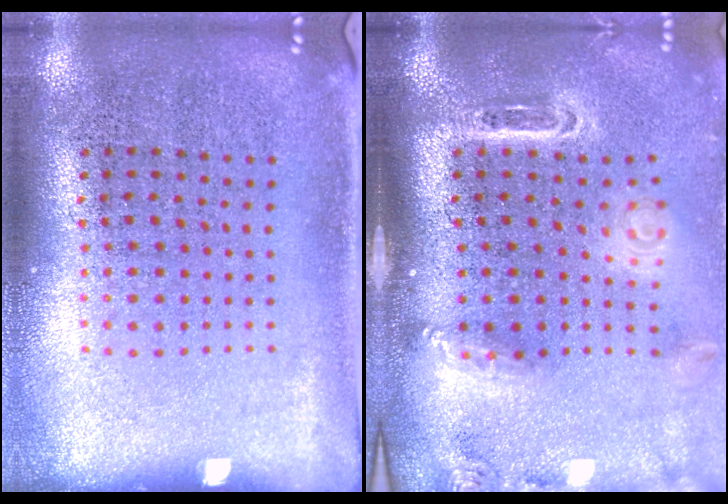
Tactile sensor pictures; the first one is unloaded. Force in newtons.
{"total": 2.8, "press": 2.0, "slide": 1.9}